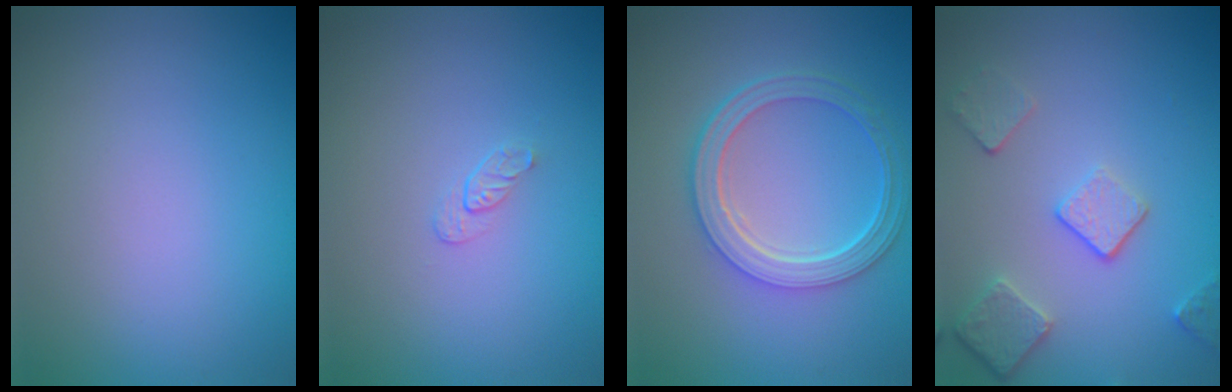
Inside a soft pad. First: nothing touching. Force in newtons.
{"total": 0.8, "press": 0.5, "slide": 0.7}
{"total": 4.9, "press": 3.8, "slide": 3.0}
{"total": 3.5, "press": 2.8, "slide": 2.1}